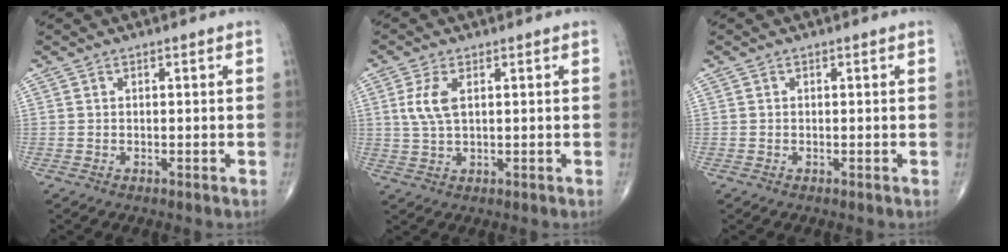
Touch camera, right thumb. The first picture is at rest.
{"total": 4.9, "force": [1.3, 2.2, 4.2], "torque": [-0.099, 0.001, 0.028]}
{"total": 0.0}